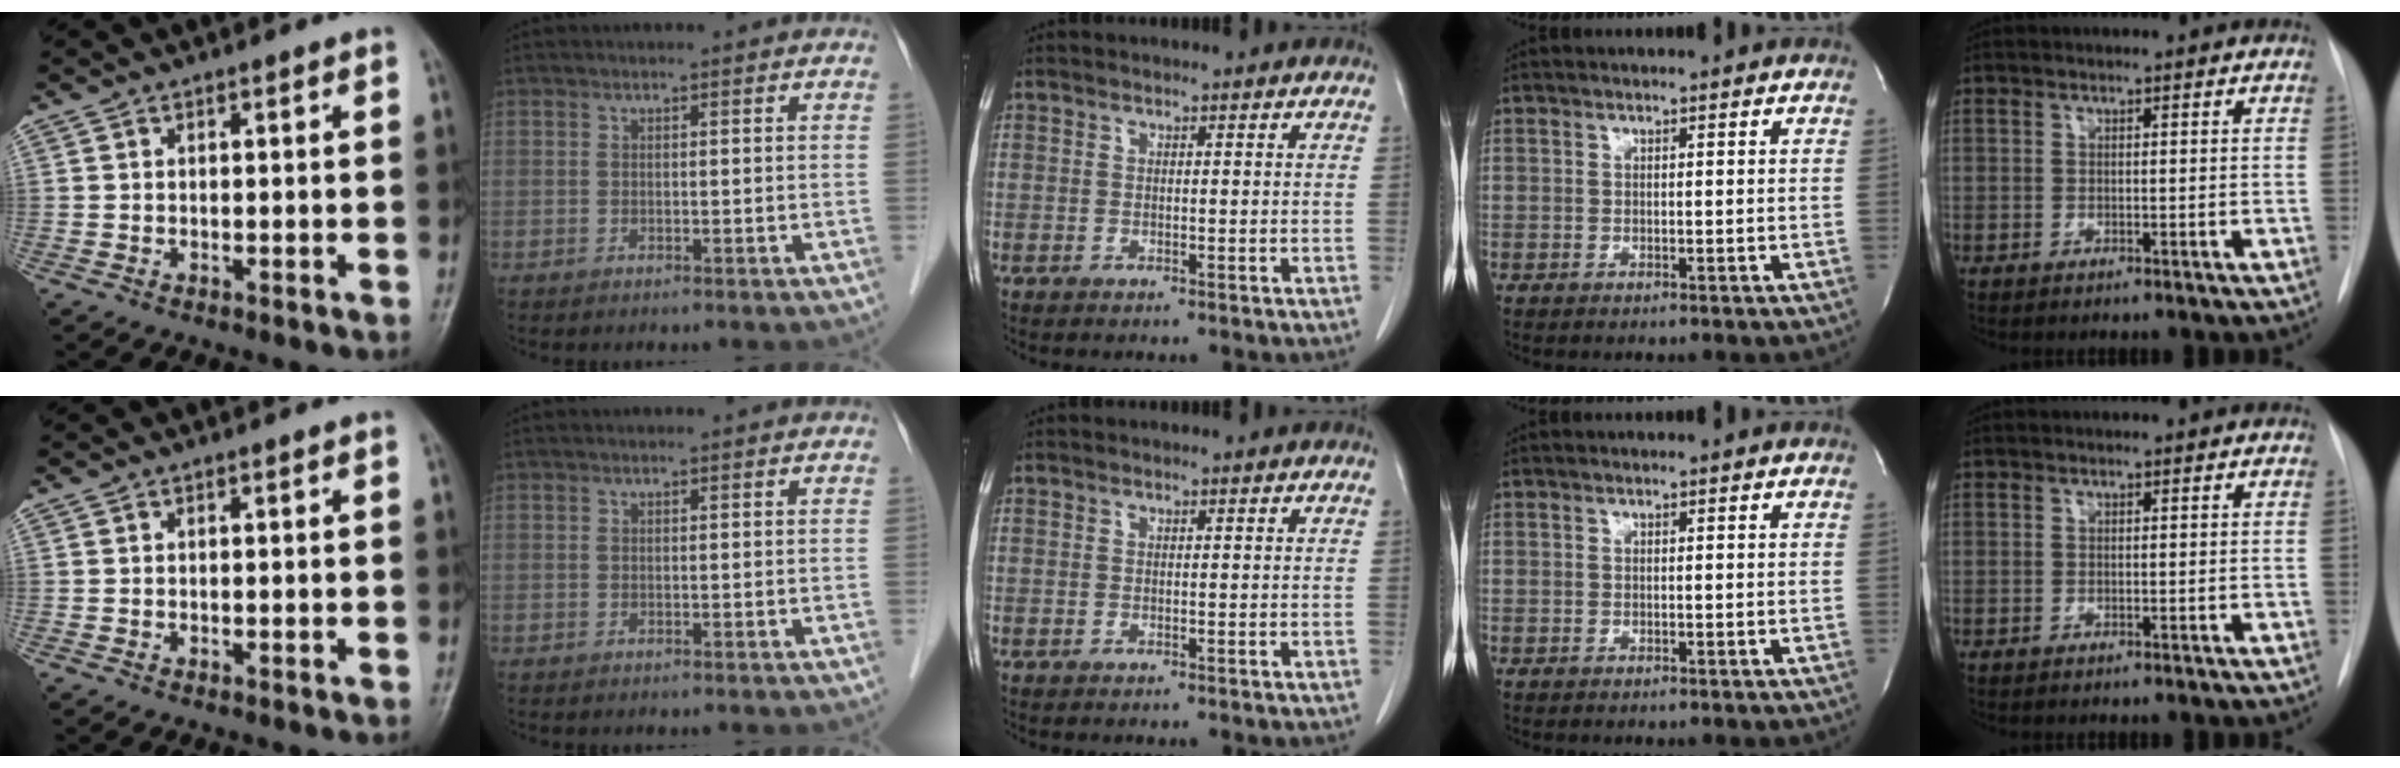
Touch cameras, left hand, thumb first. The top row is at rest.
{}